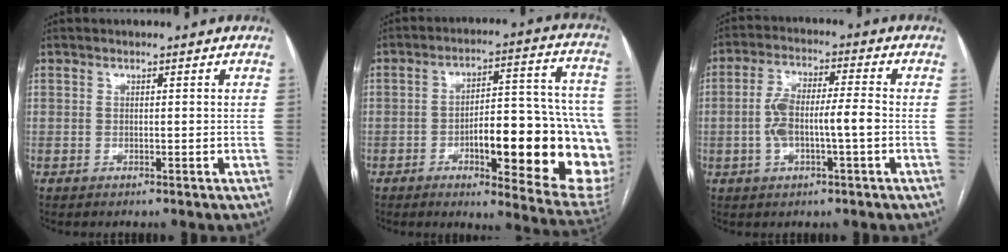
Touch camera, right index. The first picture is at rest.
{"total": 23.5, "force": [-5.6, 5.9, 22.0], "torque": [-0.214, 0.024, -0.056]}
{"total": 8.1, "force": [-1.3, 1.8, 7.8], "torque": [-0.157, 0.020, -0.024]}